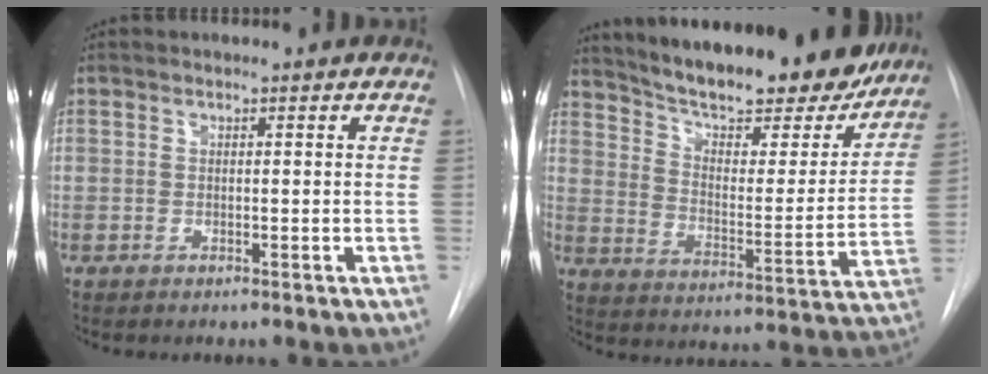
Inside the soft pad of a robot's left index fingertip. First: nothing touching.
{"total": 25.1, "force": [21.7, 5.9, 11.0], "torque": [-0.169, -0.026, 0.296]}